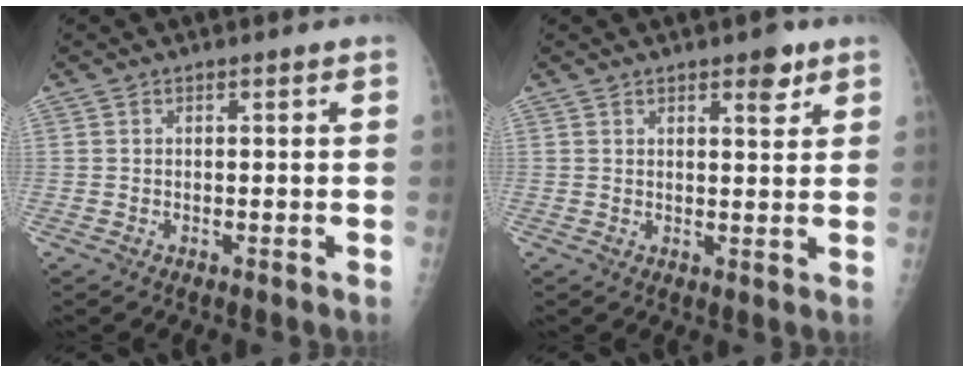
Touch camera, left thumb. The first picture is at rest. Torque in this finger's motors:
{"motor_torque": [0.48, 0.44, 0.00, 0.00, 0.03]}